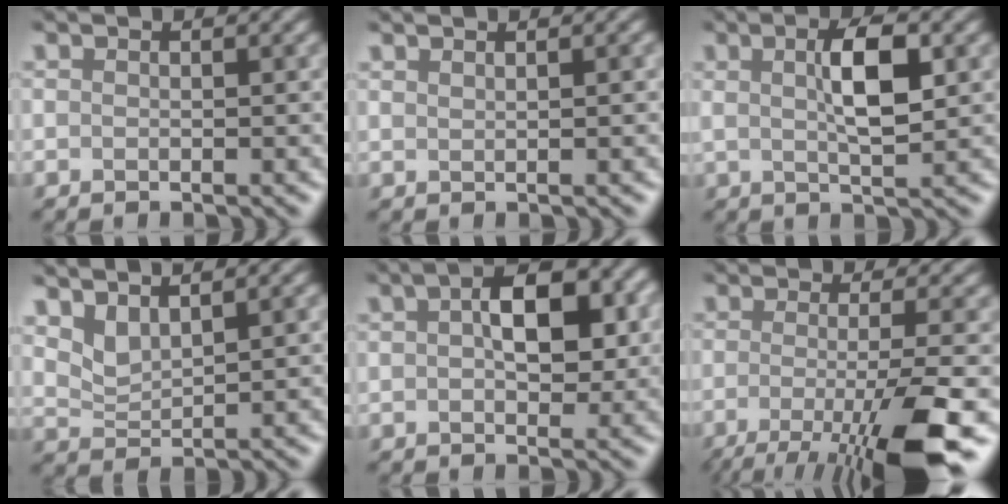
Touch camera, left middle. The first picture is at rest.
{"total": 1.3, "force": [1.0, 0.4, 0.7], "torque": [0.001, 0.003, 0.000]}
{"total": 3.2, "force": [1.3, 0.2, 2.9], "torque": [-0.066, 0.002, 0.023]}
{"total": 2.2, "force": [2.2, -0.1, 0.2], "torque": [-0.024, -0.010, 0.053]}
{"total": 4.1, "force": [1.4, 1.4, 3.6], "torque": [-0.059, 0.008, 0.017]}
{"total": 8.9, "force": [-4.9, 1.6, 7.3], "torque": [-0.120, -0.012, -0.089]}